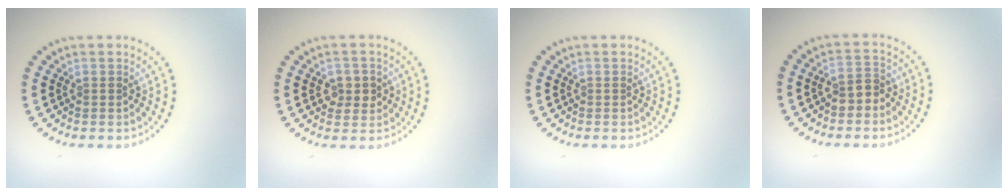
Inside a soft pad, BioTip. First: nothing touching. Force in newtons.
{"total": 2.3, "press": 2.3, "slide": 0.6}
{"total": 0.0}
{"total": 2.1, "press": 2.0, "slide": 0.8}